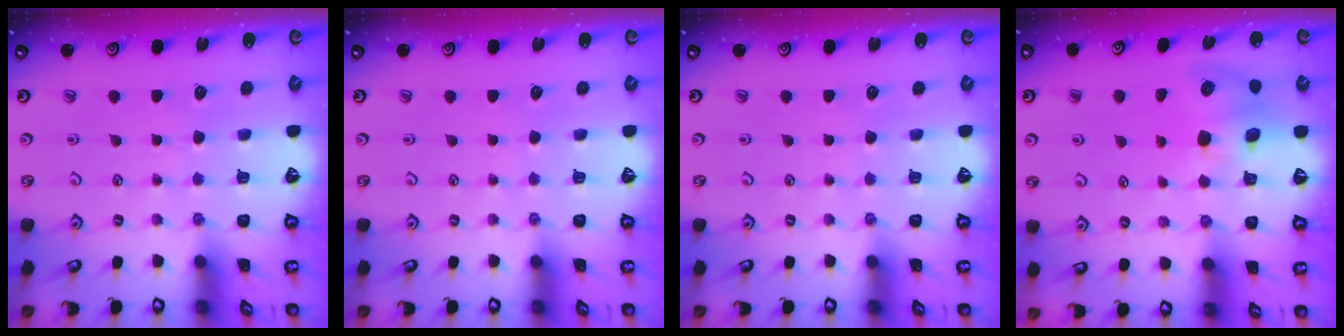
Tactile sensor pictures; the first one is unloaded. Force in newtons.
{"total": 0.0}
{"total": 0.0}
{"total": 8.8, "press": 8.7, "slide": 1.2}